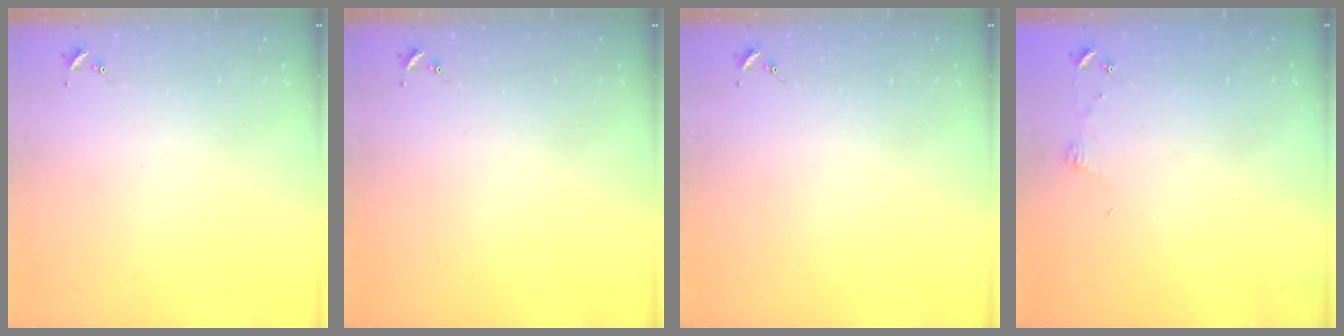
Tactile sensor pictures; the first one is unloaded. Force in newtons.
{"total": 0.0}
{"total": 0.0}
{"total": 3.9, "press": 3.9, "slide": 0.4}